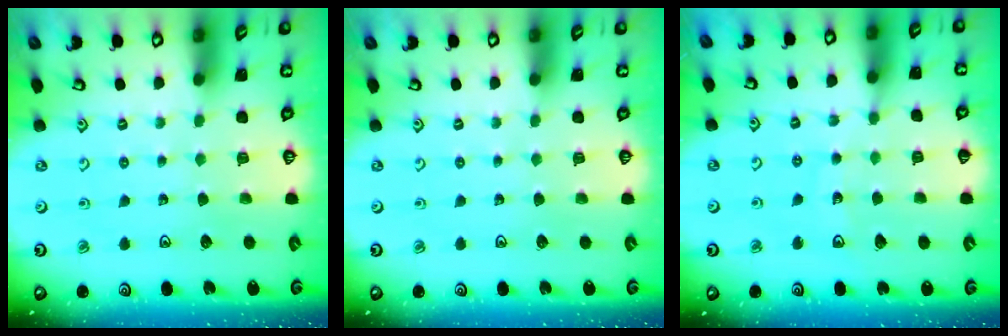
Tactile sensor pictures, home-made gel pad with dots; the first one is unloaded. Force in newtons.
{"total": 0.0}
{"total": 9.2, "press": 8.7, "slide": 2.9}